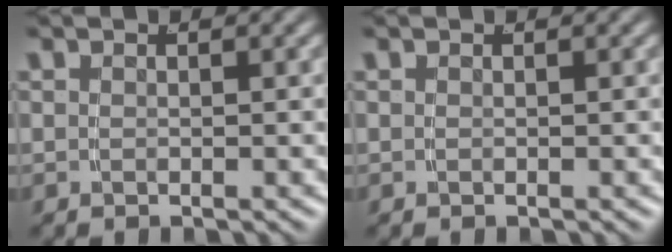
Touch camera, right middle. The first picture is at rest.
{"total": 0.0}